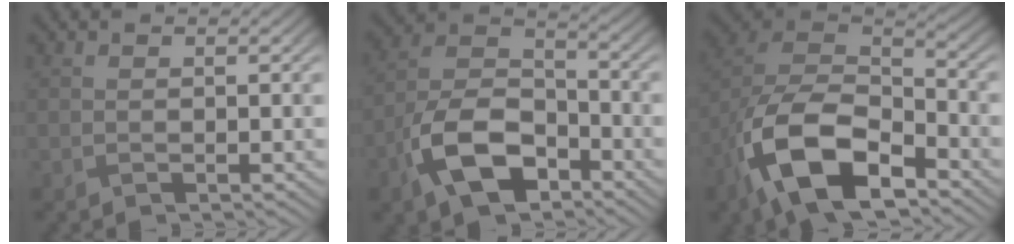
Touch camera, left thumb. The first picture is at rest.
{"total": 11.2, "force": [-5.9, 6.2, 7.3], "torque": [-0.154, -0.001, -0.128]}
{"total": 15.1, "force": [-8.0, 7.9, 10.1], "torque": [-0.218, -0.031, -0.156]}